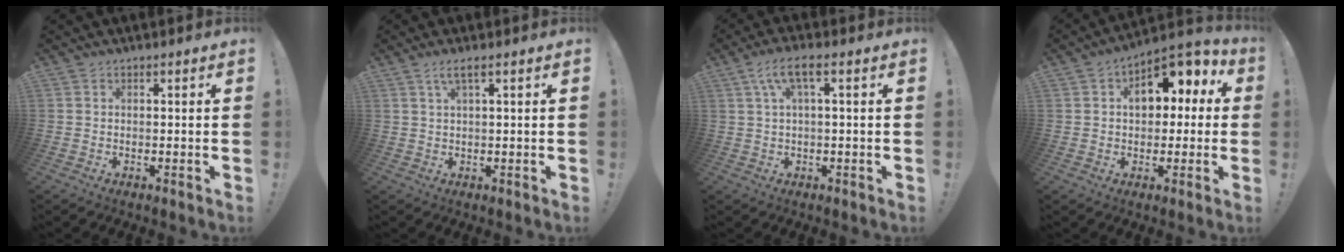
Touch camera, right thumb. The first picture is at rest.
{"total": 3.1, "force": [1.4, 0.1, 2.7], "torque": [-0.051, -0.001, 0.022]}
{"total": 6.5, "force": [1.7, 1.5, 6.1], "torque": [-0.118, 0.005, 0.031]}
{"total": 10.8, "force": [3.5, 7.4, 7.1], "torque": [-0.088, -0.013, 0.063]}